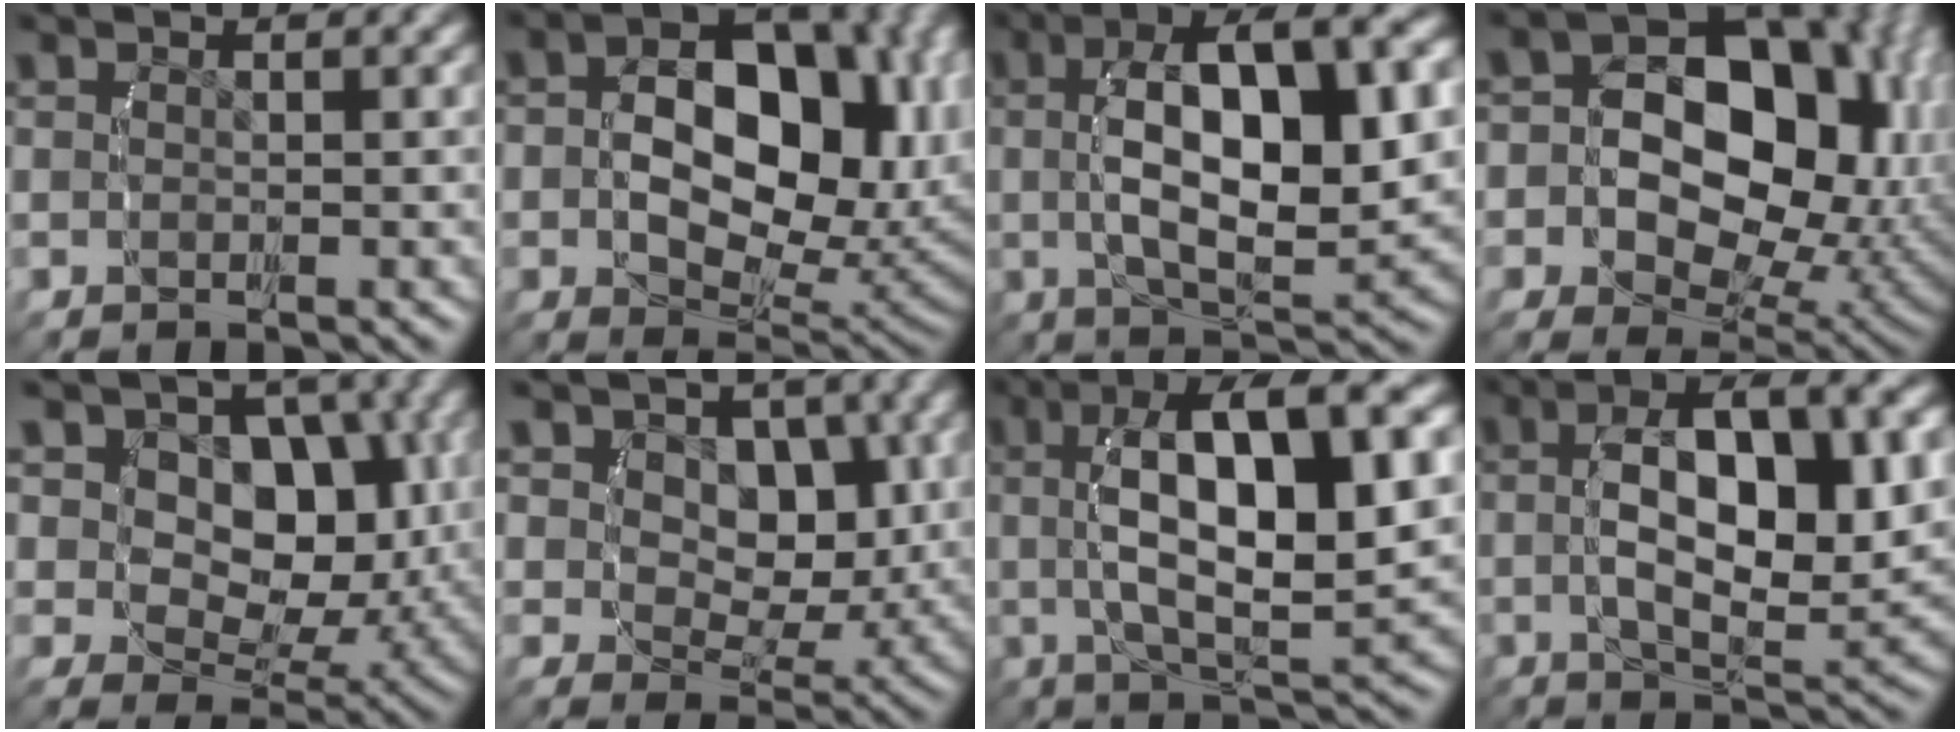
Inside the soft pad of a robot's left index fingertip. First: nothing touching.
{"total": 10.8, "force": [1.6, 6.9, 8.1], "torque": [-0.107, -0.012, 0.027]}
{"total": 10.4, "force": [2.1, 3.9, 9.4], "torque": [-0.149, -0.001, 0.041]}
{"total": 17.1, "force": [1.5, 12.9, 11.1], "torque": [-0.167, -0.029, 0.023]}
{"total": 13.0, "force": [2.6, 10.4, 7.4], "torque": [-0.113, -0.030, 0.045]}
{"total": 6.4, "force": [2.4, 5.0, 3.3], "torque": [-0.048, -0.027, 0.048]}
{"total": 11.4, "force": [2.9, 4.1, 10.3], "torque": [-0.159, 0.002, 0.053]}
{"total": 8.9, "force": [1.9, 3.2, 8.0], "torque": [-0.116, -0.001, 0.034]}